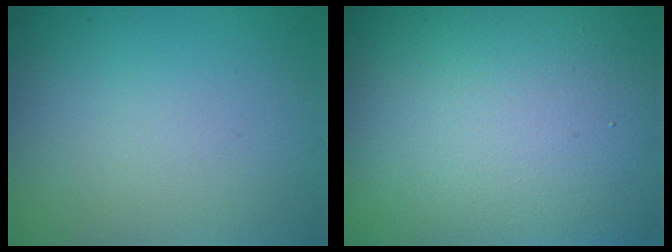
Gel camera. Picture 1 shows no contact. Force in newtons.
{"total": 23.1, "press": 23.1, "slide": 1.2}